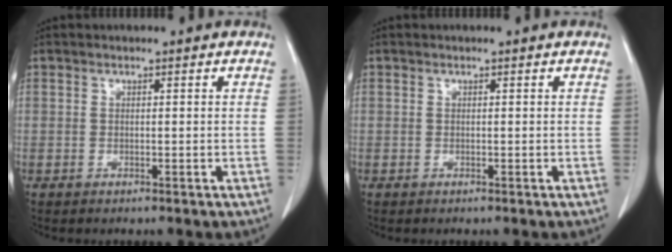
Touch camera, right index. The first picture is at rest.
{"total": 0.0}